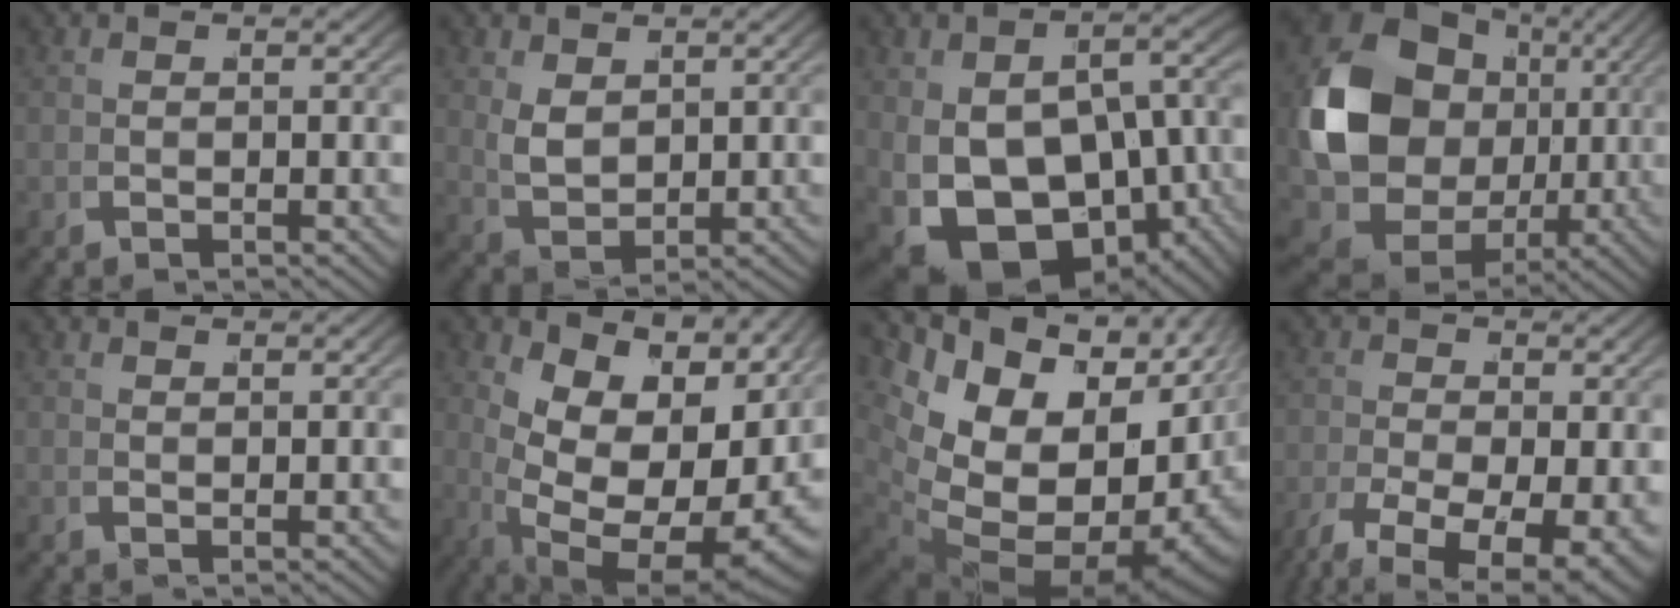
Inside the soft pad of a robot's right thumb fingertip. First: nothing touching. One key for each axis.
{"total": 3.6, "fx": 2.0, "fy": 1.8, "fz": 2.3, "tx": -0.048, "ty": -0.012, "tz": 0.053}
{"total": 13.9, "fx": -4.5, "fy": 9.0, "fz": 9.6, "tx": -0.188, "ty": -0.078, "tz": -0.025}
{"total": 15.0, "fx": 0.8, "fy": 11.1, "fz": 10.1, "tx": -0.247, "ty": -0.055, "tz": 0.045}
{"total": 1.2, "fx": 1.1, "fy": 0.2, "fz": 0.5, "tx": -0.010, "ty": 0.003, "tz": 0.024}
{"total": 16.1, "fx": 0.1, "fy": 9.7, "fz": 12.8, "tx": -0.247, "ty": -0.054, "tz": 0.040}
{"total": 21.7, "fx": -1.0, "fy": 14.8, "fz": 15.8, "tx": -0.306, "ty": -0.061, "tz": 0.019}
{"total": 8.6, "fx": -3.6, "fy": 4.6, "fz": 6.3, "tx": -0.118, "ty": -0.051, "tz": -0.033}